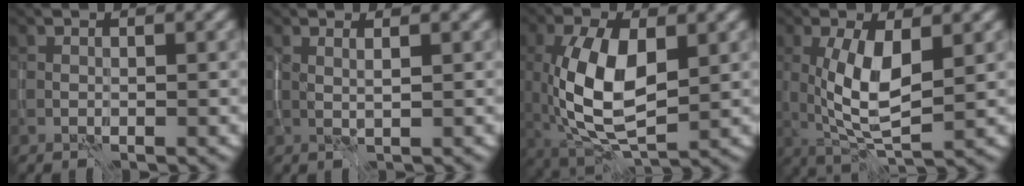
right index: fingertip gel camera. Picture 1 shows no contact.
{"total": 1.2, "force": [0.6, 0.1, 1.0], "torque": [-0.017, -0.003, 0.010]}
{"total": 9.2, "force": [0.2, 4.4, 8.0], "torque": [-0.166, -0.001, 0.005]}
{"total": 6.1, "force": [0.6, 2.2, 5.6], "torque": [-0.117, -0.011, 0.013]}